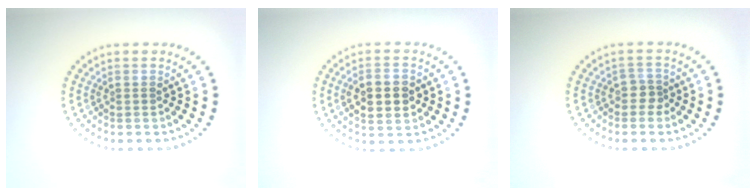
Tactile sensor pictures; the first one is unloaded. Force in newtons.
{"total": 4.0, "press": 4.0, "slide": 0.1}
{"total": 1.4, "press": 1.1, "slide": 0.9}